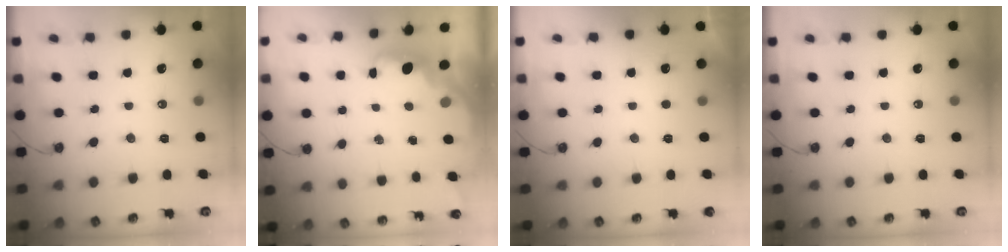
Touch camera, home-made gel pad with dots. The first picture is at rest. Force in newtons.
{"total": 1.9, "press": 1.8, "slide": 0.7}
{"total": 0.0}
{"total": 0.0}